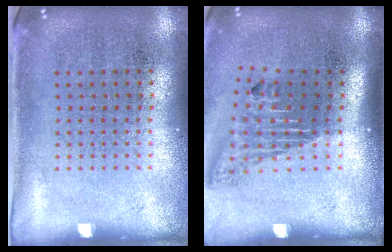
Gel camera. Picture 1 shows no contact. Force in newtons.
{"total": 1.6, "press": 1.1, "slide": 1.1}